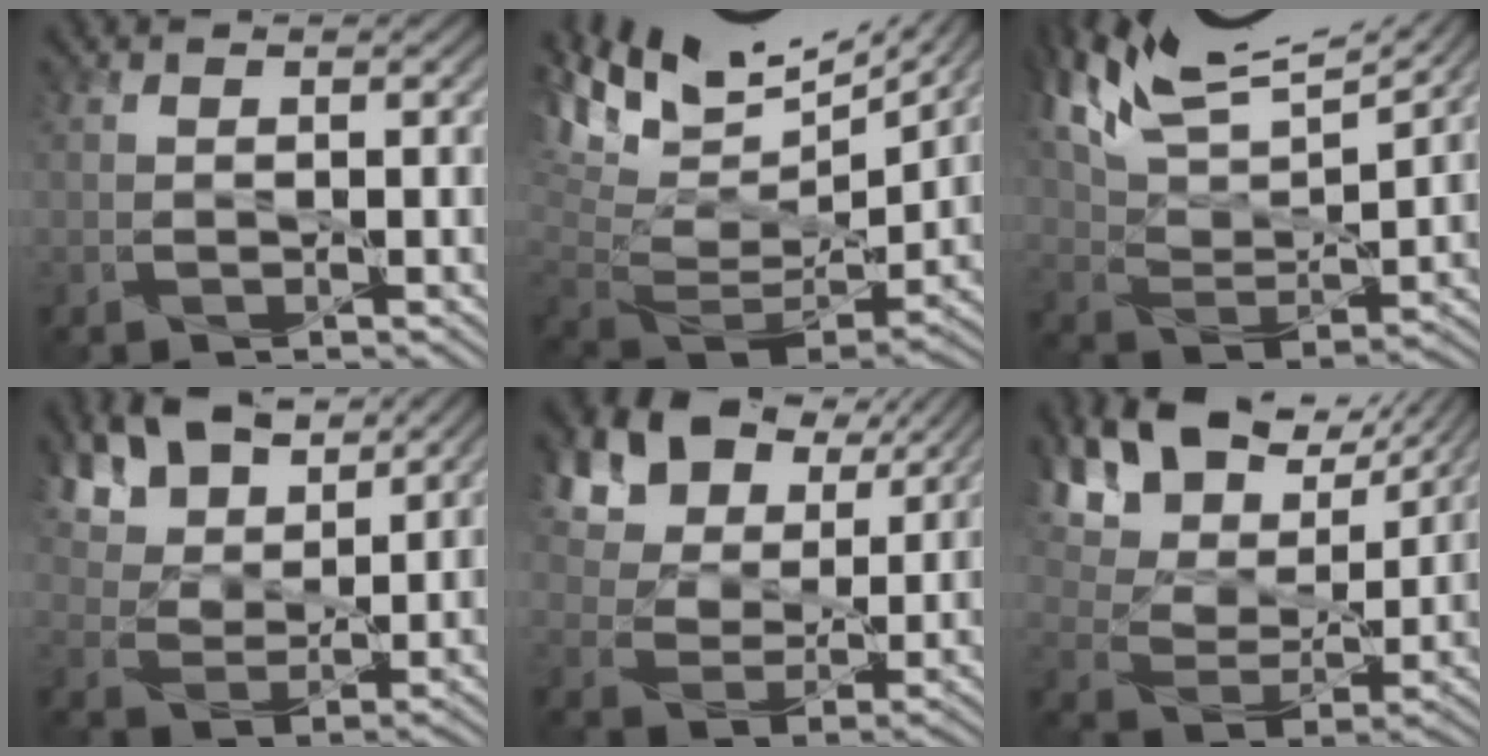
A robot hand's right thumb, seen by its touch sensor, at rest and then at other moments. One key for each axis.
{"total": 17.8, "fx": 12.2, "fy": 7.0, "fz": 10.9, "tx": -0.251, "ty": 0.043, "tz": 0.204}
{"total": 14.5, "fx": 11.3, "fy": 4.3, "fz": 7.9, "tx": -0.193, "ty": 0.021, "tz": 0.193}
{"total": 13.7, "fx": 10.0, "fy": 7.3, "fz": 5.8, "tx": -0.176, "ty": 0.003, "tz": 0.192}
{"total": 17.0, "fx": 11.0, "fy": 10.5, "fz": 7.5, "tx": -0.227, "ty": 0.035, "tz": 0.235}
{"total": 16.8, "fx": 11.2, "fy": 8.9, "fz": 8.7, "tx": -0.221, "ty": 0.040, "tz": 0.177}